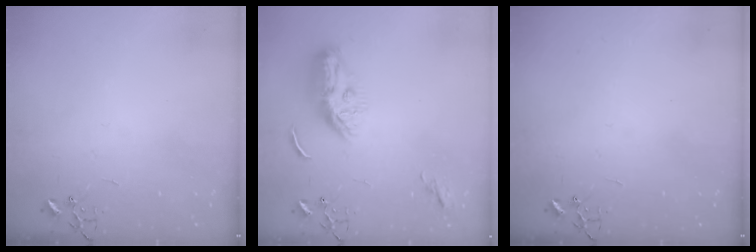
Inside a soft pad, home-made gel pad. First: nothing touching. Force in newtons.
{"total": 9.3, "press": 9.2, "slide": 1.2}
{"total": 0.0}